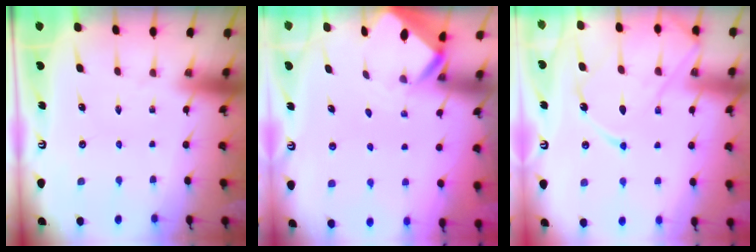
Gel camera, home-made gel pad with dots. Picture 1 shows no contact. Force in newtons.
{"total": 2.6, "press": 2.5, "slide": 0.3}
{"total": 13.8, "press": 13.7, "slide": 1.1}